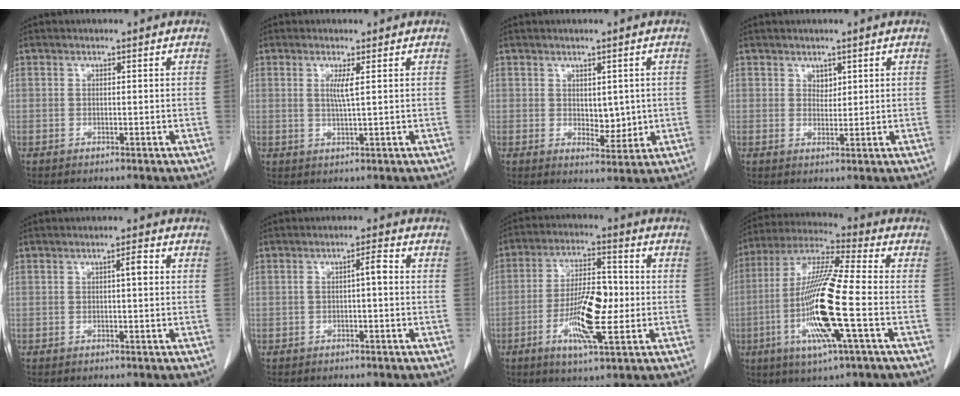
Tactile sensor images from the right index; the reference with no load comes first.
{"total": 2.4, "force": [0.6, -0.4, 2.3], "torque": [-0.048, -0.004, 0.012]}
{"total": 4.0, "force": [0.5, 2.3, 3.2], "torque": [-0.038, -0.006, 0.019]}
{"total": 1.5, "force": [0.9, 1.0, 0.7], "torque": [-0.005, -0.003, 0.017]}
{"total": 1.9, "force": [0.4, 0.3, 1.9], "torque": [-0.027, 0.006, 0.007]}
{"total": 2.6, "force": [-0.1, 0.4, 2.6], "torque": [-0.040, 0.012, 0.000]}
{"total": 13.7, "force": [-2.6, 3.5, 13.0], "torque": [-0.240, 0.006, -0.043]}
{"total": 16.6, "force": [-3.9, 0.6, 16.1], "torque": [-0.331, -0.011, -0.079]}